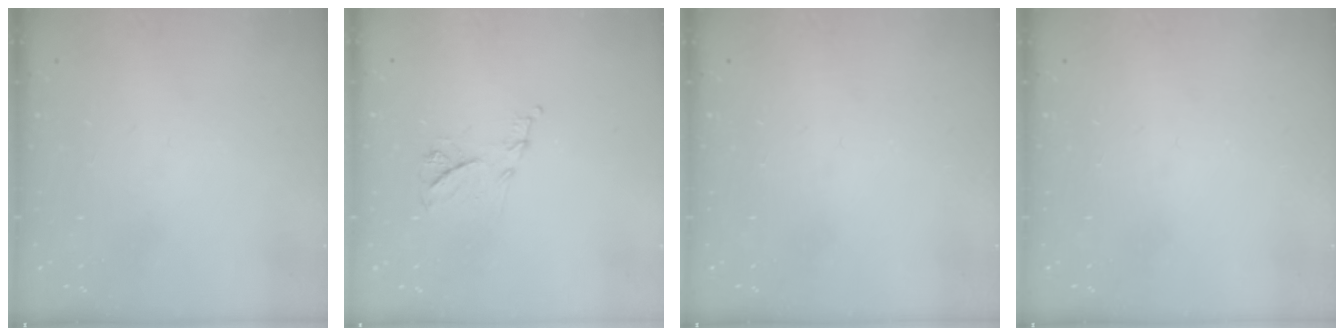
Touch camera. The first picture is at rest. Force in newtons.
{"total": 8.8, "press": 8.7, "slide": 1.0}
{"total": 0.0}
{"total": 0.0}